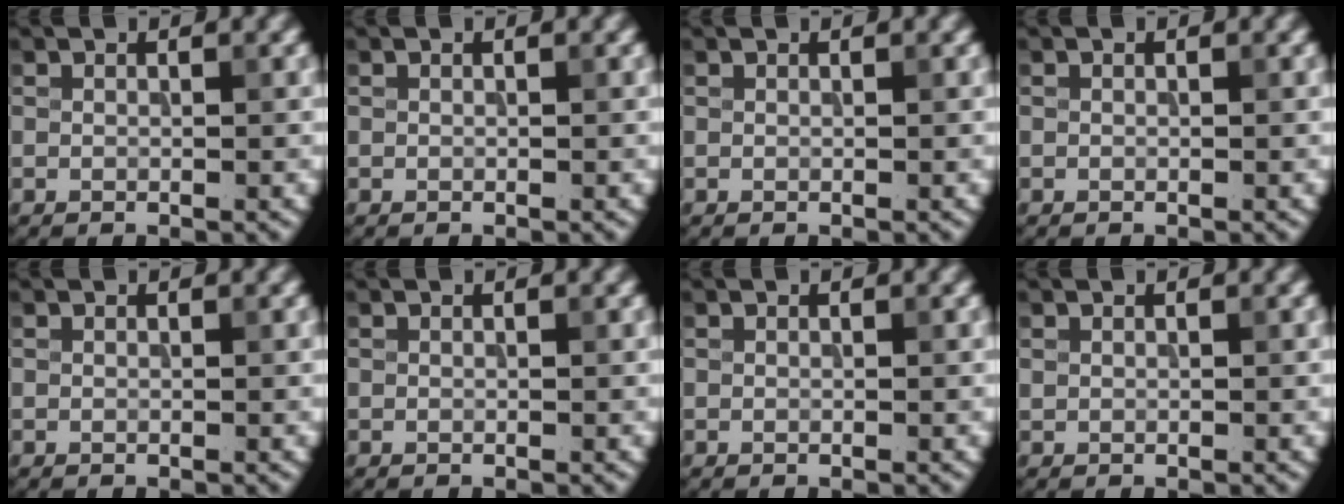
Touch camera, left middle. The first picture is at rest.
{"total": 0.0}
{"total": 0.0}
{"total": 0.0}
{"total": 0.0}
{"total": 0.0}
{"total": 0.0}
{"total": 0.0}